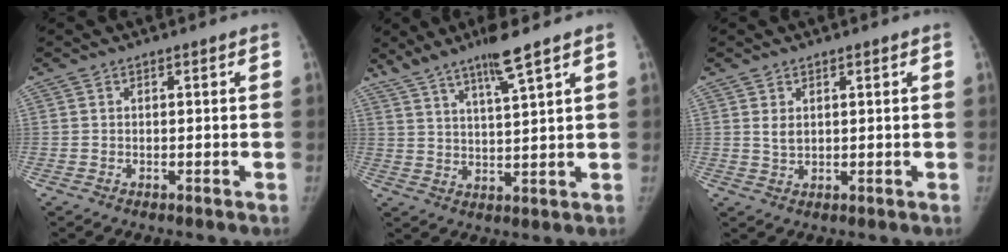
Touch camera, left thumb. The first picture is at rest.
{"total": 8.5, "force": [6.1, 0.0, 5.9], "torque": [-0.109, -0.026, 0.111]}
{"total": 2.2, "force": [0.9, 1.3, 1.4], "torque": [-0.020, -0.009, 0.022]}